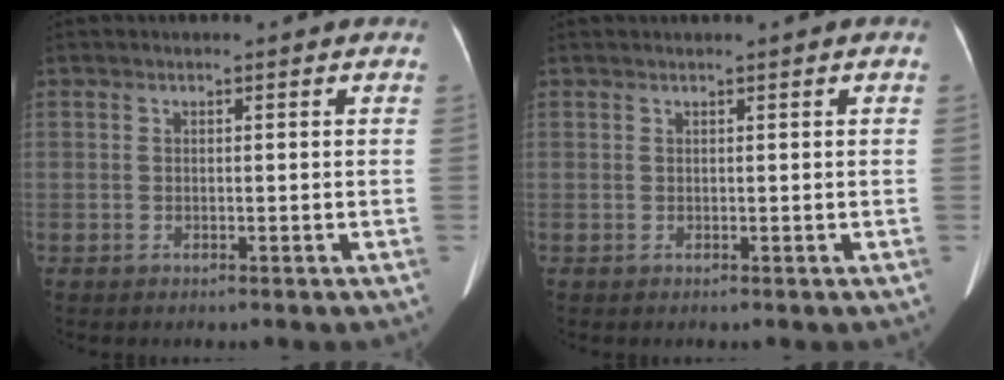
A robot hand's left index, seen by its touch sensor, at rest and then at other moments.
{"total": 0.5, "force": [0.3, -0.1, 0.4], "torque": [-0.011, 0.005, 0.012]}